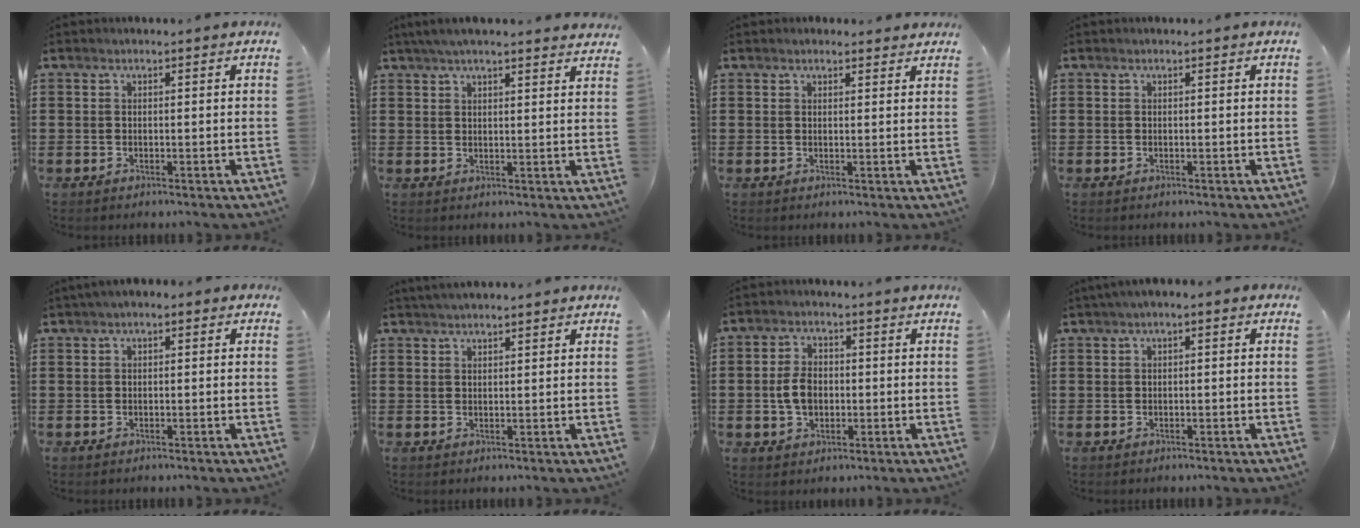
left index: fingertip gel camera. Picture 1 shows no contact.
{"total": 3.9, "force": [3.4, 0.3, 1.7], "torque": [-0.043, 0.001, 0.063]}
{"total": 1.5, "force": [1.4, 0.5, 0.2], "torque": [-0.007, 0.004, 0.026]}
{"total": 0.0}
{"total": 1.1, "force": [-0.2, 0.7, 0.8], "torque": [-0.016, 0.004, -0.006]}
{"total": 1.7, "force": [1.6, 0.3, 0.6], "torque": [-0.014, 0.003, 0.031]}
{"total": 5.0, "force": [-0.5, 3.3, 3.7], "torque": [-0.095, 0.002, -0.016]}
{"total": 1.3, "force": [-0.6, 0.5, 1.0], "torque": [-0.018, 0.001, -0.012]}